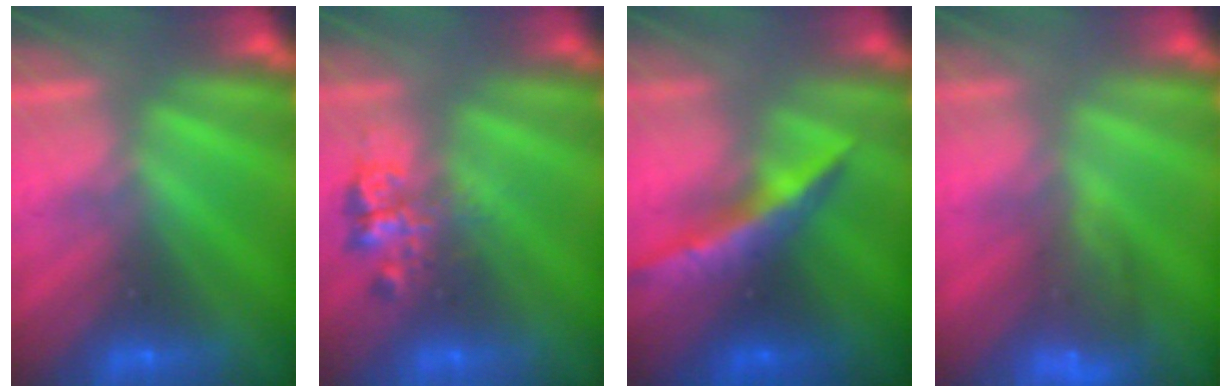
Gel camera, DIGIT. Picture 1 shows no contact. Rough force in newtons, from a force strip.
{"total": 2.4}
{"total": 8.3}
{"total": 5.8}